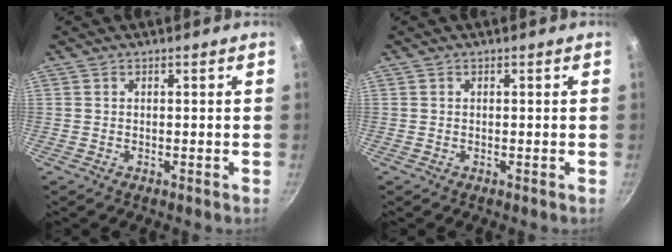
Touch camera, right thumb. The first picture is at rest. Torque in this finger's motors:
{"motor_torque": [0.01, 0.00, -0.05, 0.08, -0.02]}